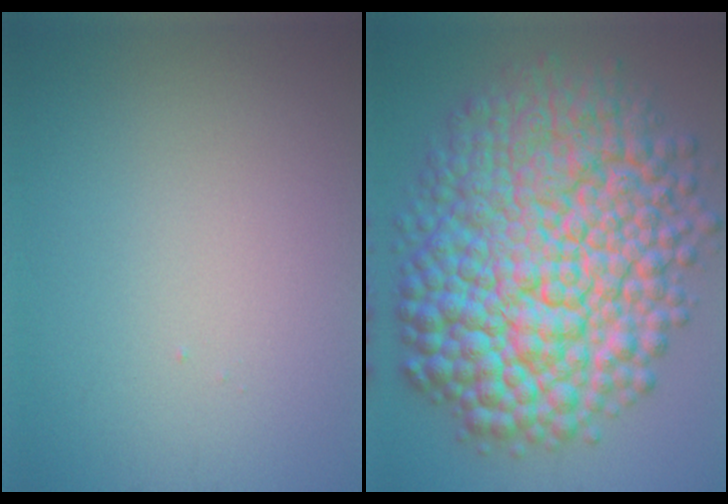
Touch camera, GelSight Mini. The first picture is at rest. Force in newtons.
{"total": 17.1, "press": 17.1, "slide": 0.1}